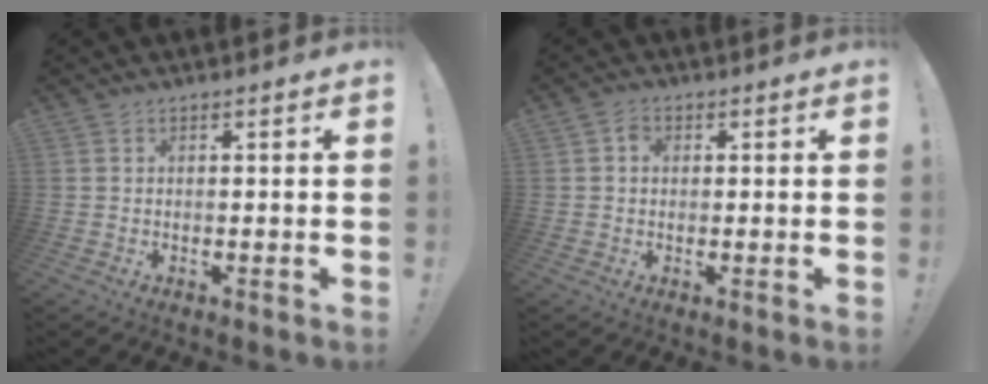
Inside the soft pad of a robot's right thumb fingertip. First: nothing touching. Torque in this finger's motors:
{"motor_torque": [0.01, -0.20, -0.12, 0.12, 0.09]}